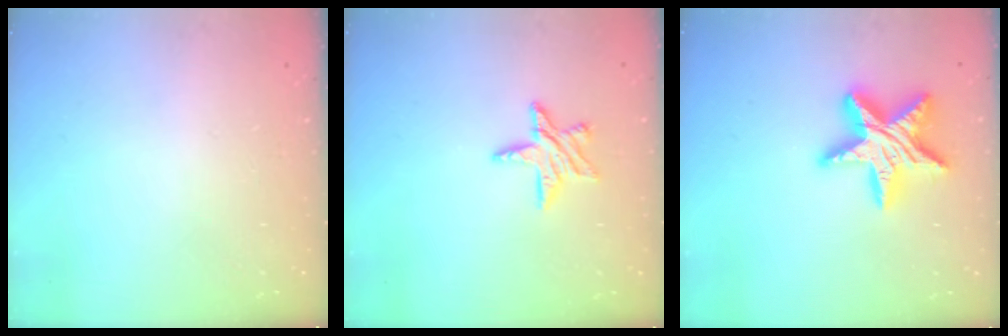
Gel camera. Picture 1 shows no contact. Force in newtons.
{"total": 8.9, "press": 8.9, "slide": 0.8}
{"total": 18.7, "press": 18.6, "slide": 1.3}